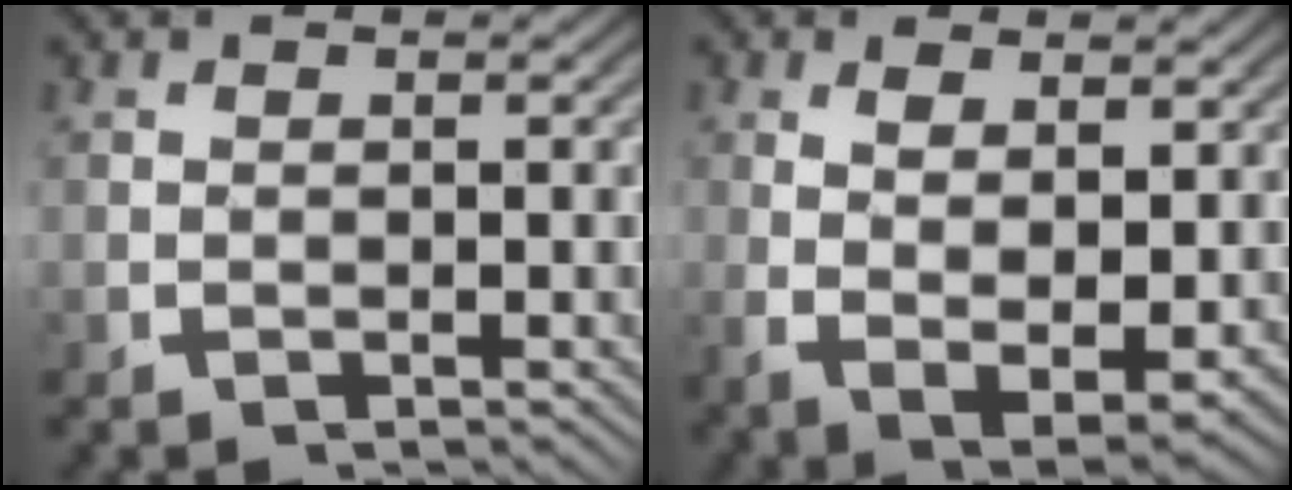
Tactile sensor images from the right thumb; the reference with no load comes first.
{"total": 5.8, "force": [-0.2, 3.4, 4.7], "torque": [-0.109, -0.032, 0.017]}